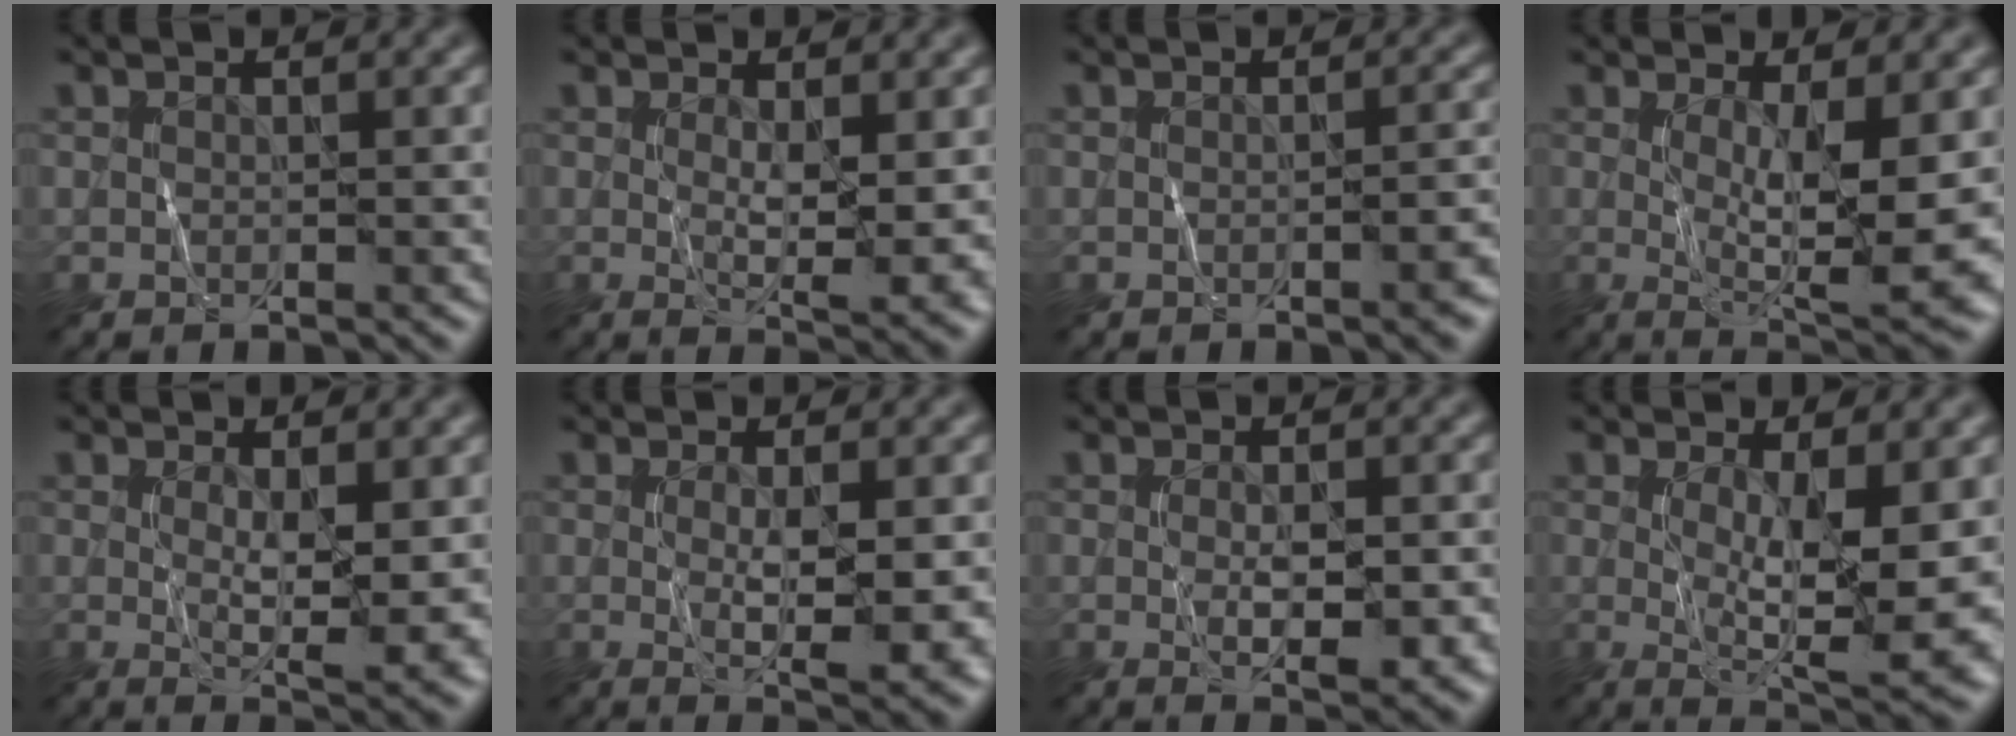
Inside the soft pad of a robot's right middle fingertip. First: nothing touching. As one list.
[{"total": 4.2, "force": [0.4, 1.0, 4.0], "torque": [-0.071, -0.014, 0.012]}, {"total": 2.0, "force": [-0.6, 0.5, 1.8], "torque": [-0.018, 0.003, -0.008]}, {"total": 7.9, "force": [-0.2, 1.9, 7.7], "torque": [-0.126, -0.017, 0.005]}, {"total": 4.8, "force": [0.2, 1.1, 4.7], "torque": [-0.081, -0.015, 0.010]}, {"total": 5.3, "force": [-0.4, 1.0, 5.2], "torque": [-0.089, -0.011, -0.001]}, {"total": 3.4, "force": [-0.4, 1.0, 3.2], "torque": [-0.057, -0.011, -0.001]}, {"total": 8.6, "force": [-0.2, 2.2, 8.3], "torque": [-0.138, -0.019, 0.004]}]